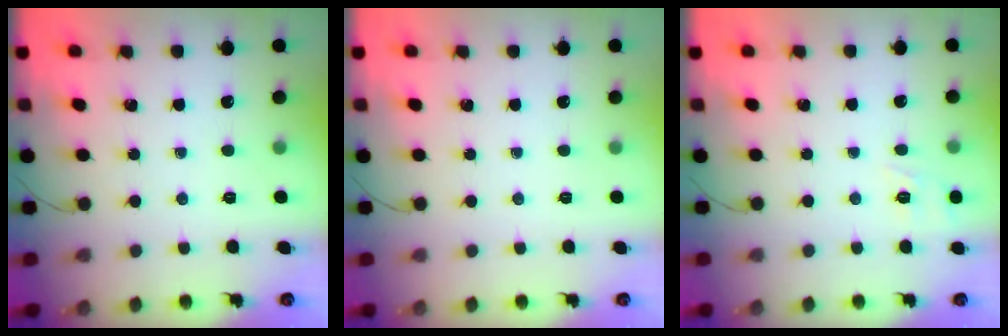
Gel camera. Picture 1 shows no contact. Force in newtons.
{"total": 0.0}
{"total": 5.9, "press": 5.7, "slide": 1.5}